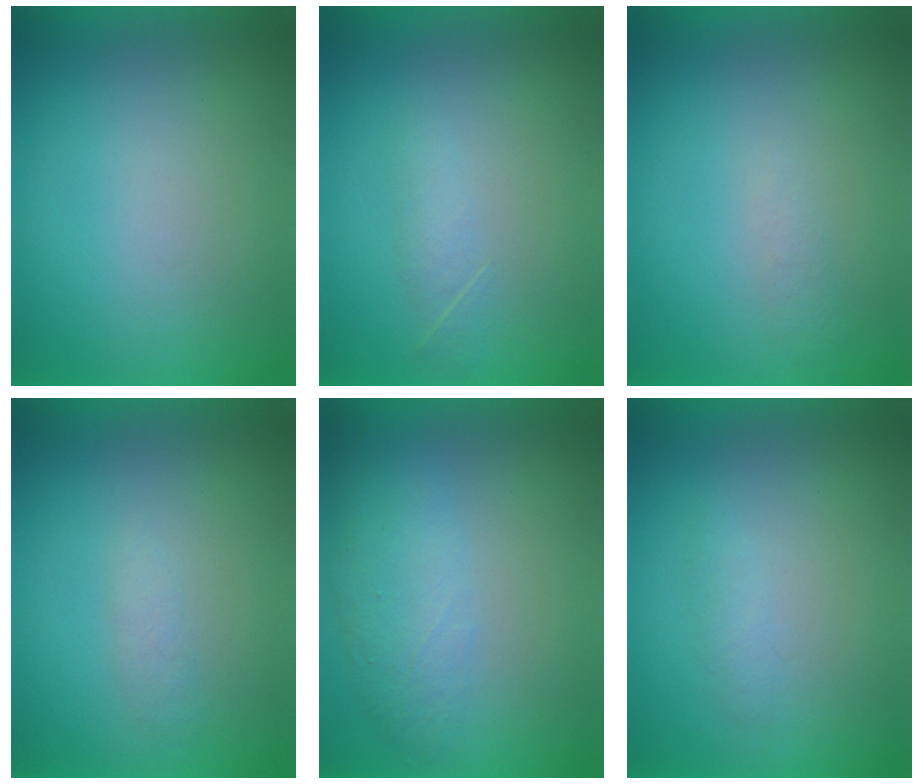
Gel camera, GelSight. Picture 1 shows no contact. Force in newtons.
{"total": 1.8}
{"total": 1.2}
{"total": 1.4}
{"total": 4.2}
{"total": 1.3}